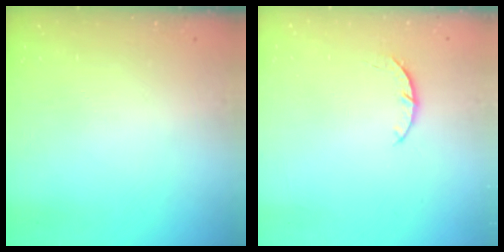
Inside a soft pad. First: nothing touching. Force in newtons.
{"total": 3.0, "press": 3.0, "slide": 0.5}